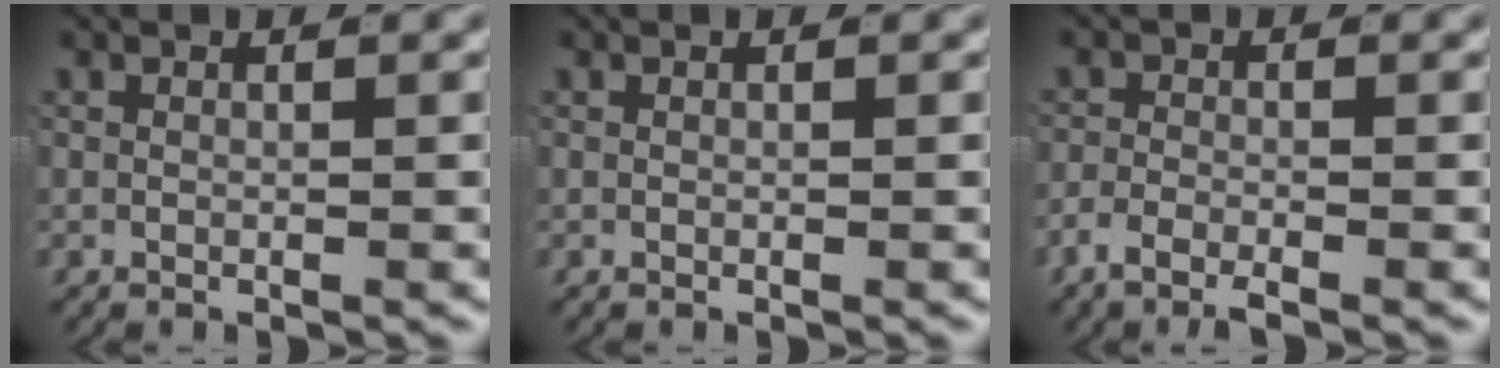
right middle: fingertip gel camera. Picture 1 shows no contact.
{"total": 0.0}
{"total": 2.4, "force": [-1.8, 0.7, 1.3], "torque": [-0.024, 0.000, -0.036]}